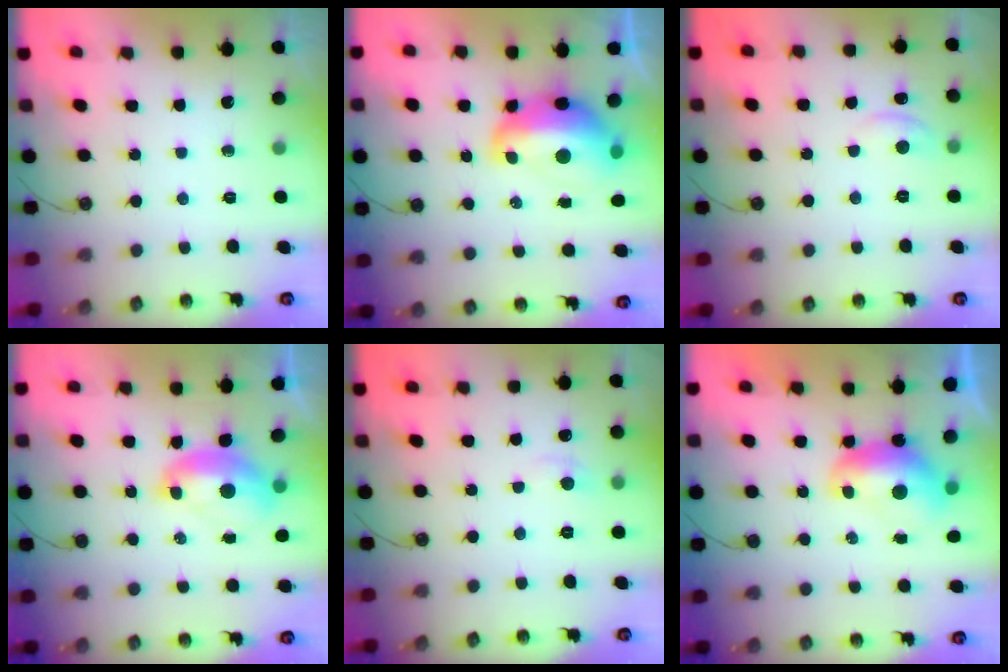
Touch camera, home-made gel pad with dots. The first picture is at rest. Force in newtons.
{"total": 8.3, "press": 8.2, "slide": 1.3}
{"total": 0.6, "press": 0.0, "slide": 0.6}
{"total": 2.1, "press": 2.0, "slide": 0.7}
{"total": 0.7, "press": 0.6, "slide": 0.4}
{"total": 1.3, "press": 1.2, "slide": 0.4}